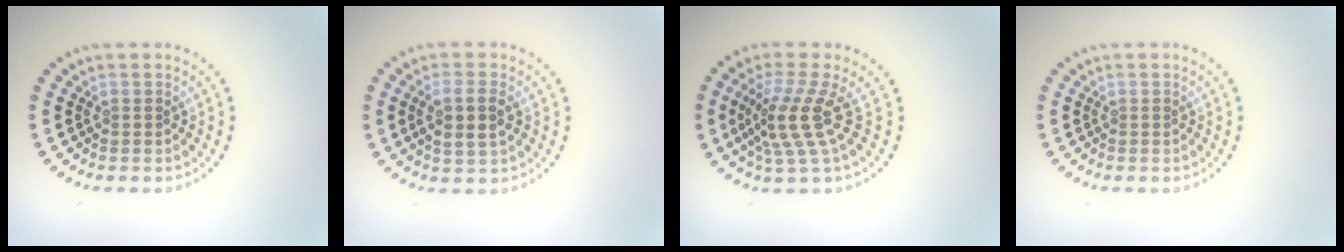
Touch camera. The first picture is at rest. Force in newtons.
{"total": 2.9, "press": 2.7, "slide": 0.8}
{"total": 4.2, "press": 3.0, "slide": 2.9}
{"total": 0.0}